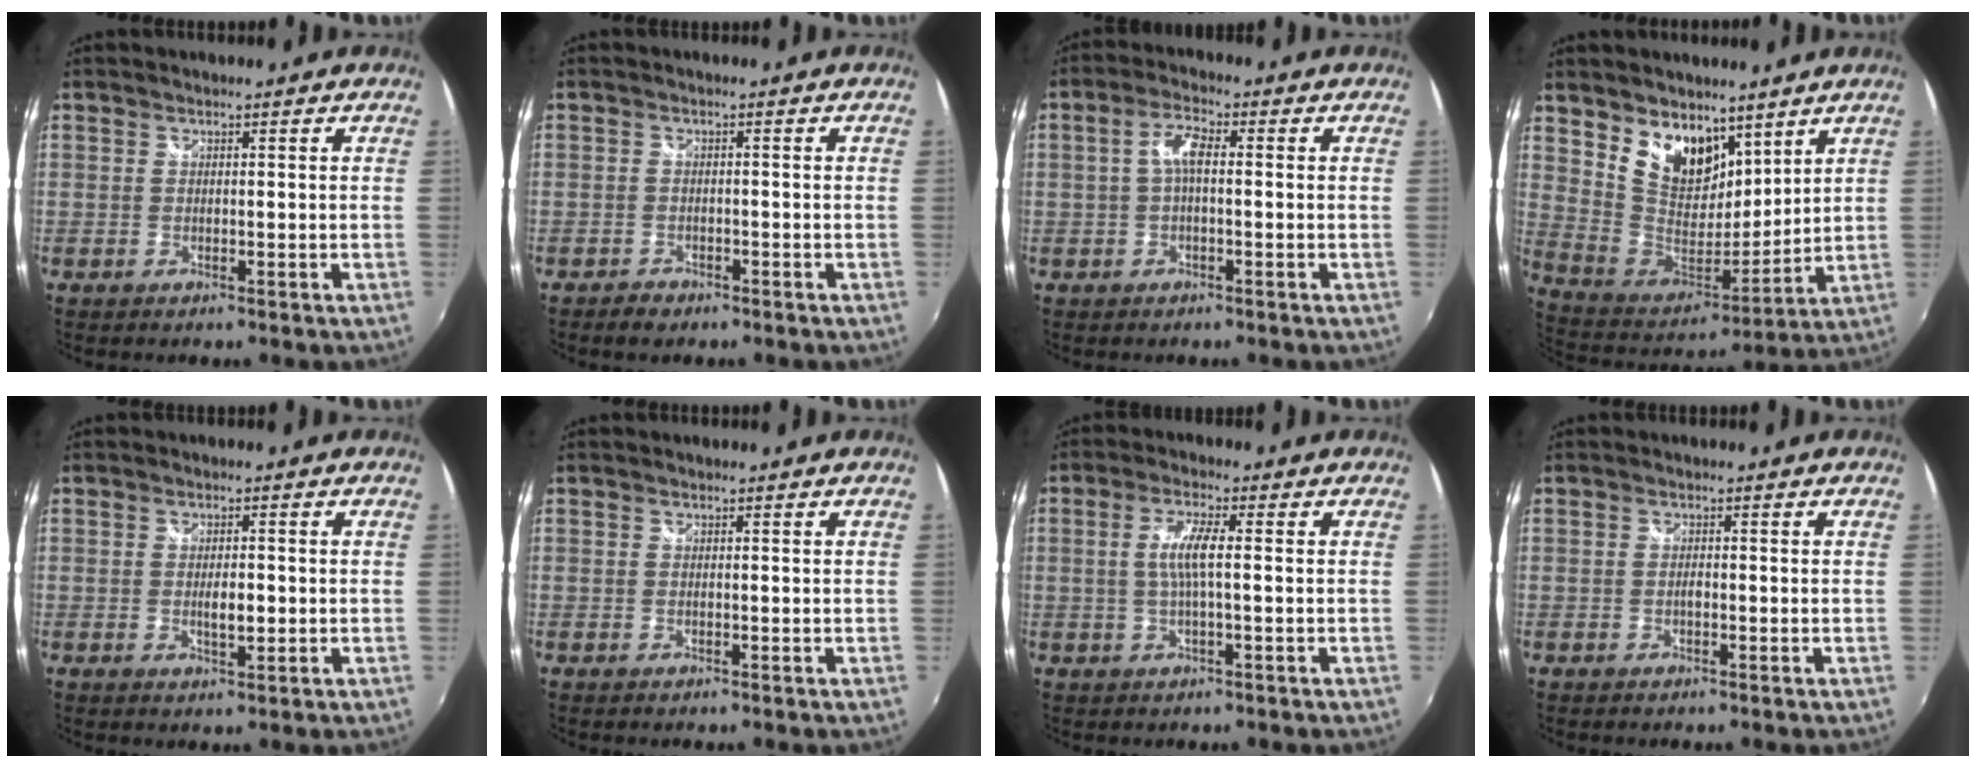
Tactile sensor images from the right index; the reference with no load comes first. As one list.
[{"total": 2.6, "force": [-2.0, 1.5, 0.7], "torque": [-0.024, -0.002, -0.034]}, {"total": 4.1, "force": [0.0, 1.4, 3.9], "torque": [-0.079, 0.012, -0.001]}, {"total": 14.3, "force": [8.9, 8.5, 7.2], "torque": [-0.141, -0.002, 0.178]}, {"total": 3.2, "force": [-0.3, 1.2, 2.9], "torque": [-0.048, -0.004, -0.004]}, {"total": 0.0}, {"total": 5.1, "force": [0.1, 0.5, 5.1], "torque": [-0.098, 0.001, 0.004]}, {"total": 0.7, "force": [-0.3, 0.3, 0.5], "torque": [-0.010, 0.001, -0.007]}]